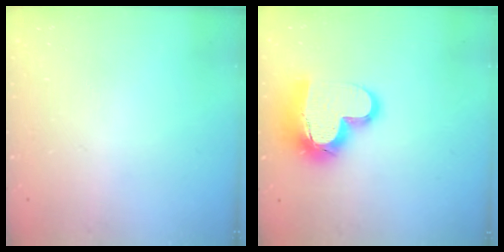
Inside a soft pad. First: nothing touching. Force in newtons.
{"total": 17.2, "press": 17.2, "slide": 1.4}